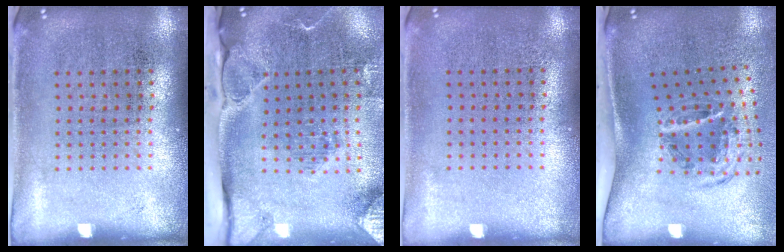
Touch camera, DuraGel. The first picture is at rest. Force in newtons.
{"total": 3.0, "press": 2.3, "slide": 1.9}
{"total": 0.0}
{"total": 1.9, "press": 1.2, "slide": 1.4}